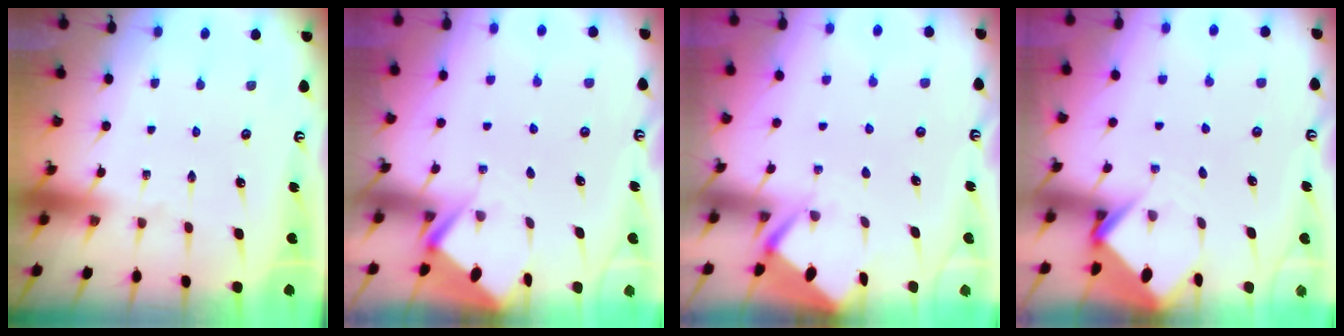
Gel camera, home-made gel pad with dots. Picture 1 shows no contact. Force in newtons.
{"total": 2.9, "press": 2.8, "slide": 0.4}
{"total": 2.7, "press": 2.7, "slide": 0.4}
{"total": 3.9, "press": 3.9, "slide": 0.2}